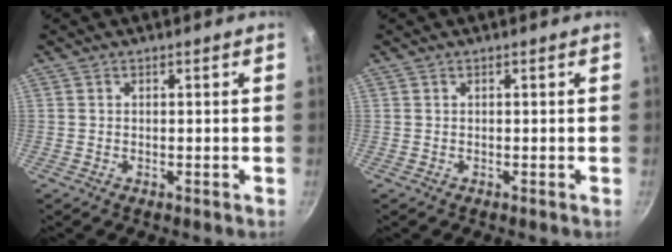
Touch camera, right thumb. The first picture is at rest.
{"total": 0.0}